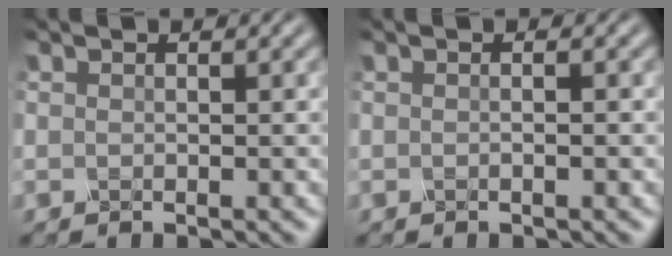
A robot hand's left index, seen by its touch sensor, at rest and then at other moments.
{"total": 1.1, "force": [0.2, 0.5, 1.0], "torque": [0.002, -0.001, -0.011]}